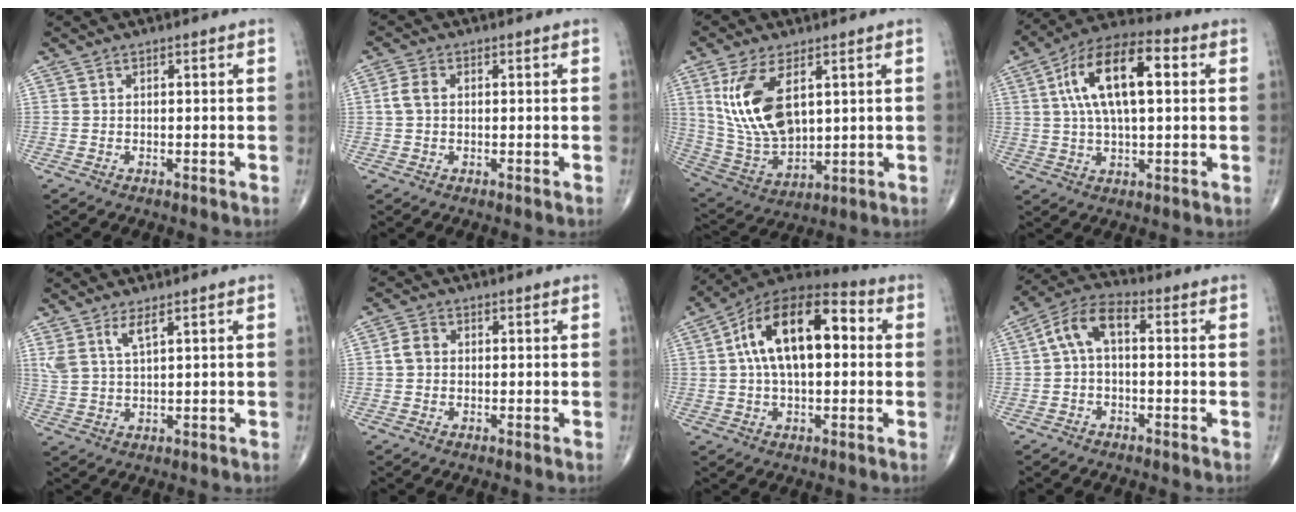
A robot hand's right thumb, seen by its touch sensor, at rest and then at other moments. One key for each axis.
{"total": 3.0, "fx": 0.3, "fy": 2.1, "fz": 2.2, "tx": -0.051, "ty": 0.008, "tz": 0.003}
{"total": 15.2, "fx": 4.9, "fy": 7.8, "fz": 12.1, "tx": -0.234, "ty": -0.022, "tz": 0.111}
{"total": 16.6, "fx": 3.7, "fy": 7.2, "fz": 14.5, "tx": -0.252, "ty": 0.023, "tz": 0.057}
{"total": 4.5, "fx": 2.7, "fy": 1.1, "fz": 3.4, "tx": -0.078, "ty": -0.014, "tz": 0.062}
{"total": 2.9, "fx": 0.1, "fy": 2.4, "fz": 1.6, "tx": -0.027, "ty": 0.008, "tz": -0.004}
{"total": 18.5, "fx": 2.9, "fy": 9.5, "fz": 15.6, "tx": -0.252, "ty": 0.038, "tz": 0.037}
{"total": 8.1, "fx": 0.6, "fy": 4.3, "fz": 6.8, "tx": -0.126, "ty": 0.031, "tz": -0.001}